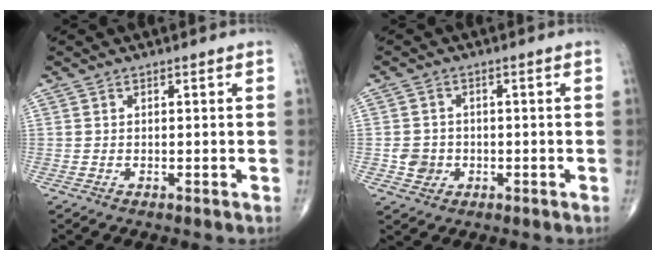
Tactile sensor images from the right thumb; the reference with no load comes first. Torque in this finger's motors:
{"motor_torque": [0.32, 1.29, -0.03, -0.07, 0.14]}